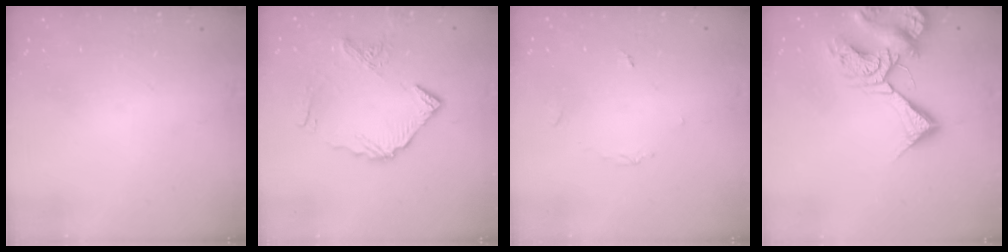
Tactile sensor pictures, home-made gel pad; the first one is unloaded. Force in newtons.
{"total": 10.6, "press": 10.5, "slide": 1.2}
{"total": 3.1, "press": 3.1, "slide": 0.4}
{"total": 12.1, "press": 12.0, "slide": 1.6}